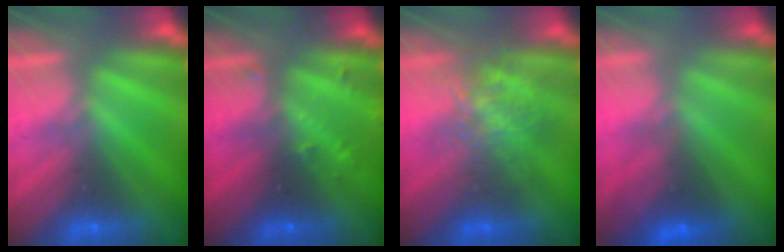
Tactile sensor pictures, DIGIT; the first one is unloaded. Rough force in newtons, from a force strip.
{"total": 2.9}
{"total": 2.3}
{"total": 2.9}